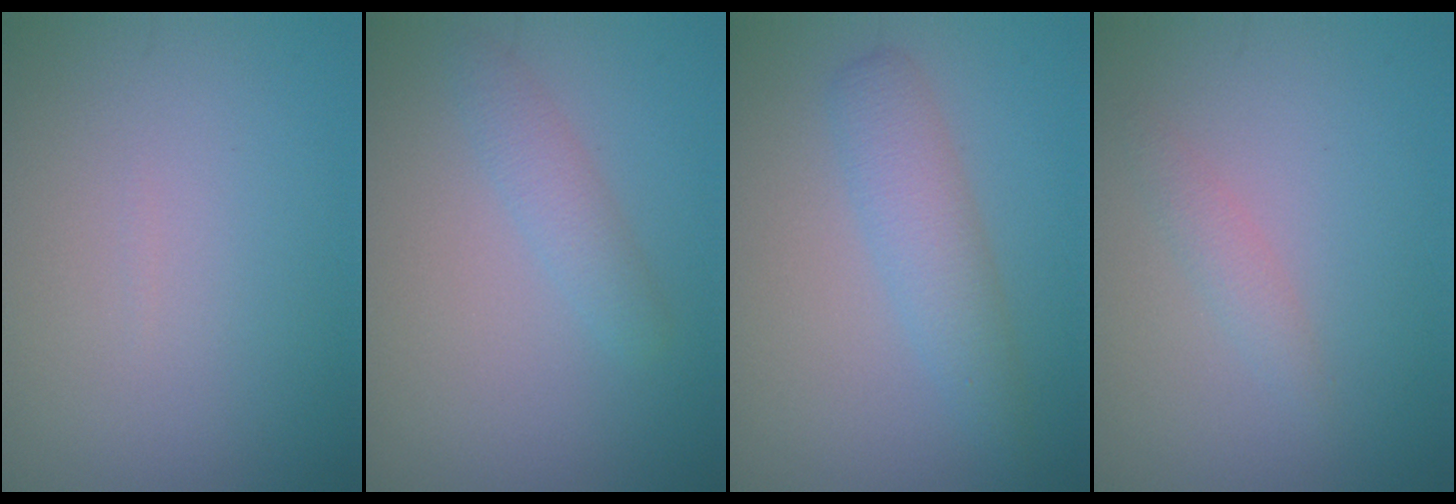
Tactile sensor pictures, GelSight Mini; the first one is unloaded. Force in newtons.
{"total": 1.8, "press": 1.8, "slide": 0.1}
{"total": 3.0, "press": 3.0, "slide": 0.1}
{"total": 1.2, "press": 1.2, "slide": 0.0}